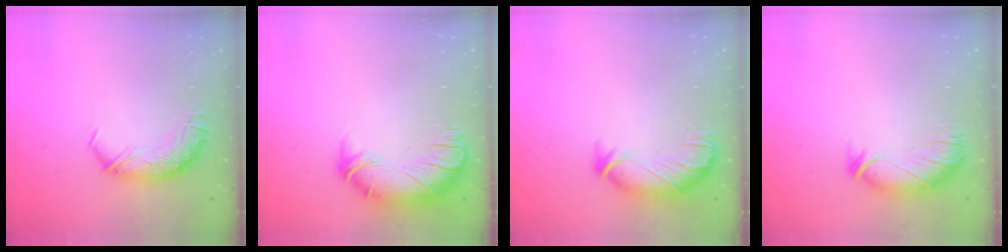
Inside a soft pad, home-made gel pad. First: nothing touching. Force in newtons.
{"total": 2.7, "press": 1.6, "slide": 2.2}
{"total": 3.4, "press": 2.7, "slide": 2.0}
{"total": 2.8, "press": 2.3, "slide": 1.6}